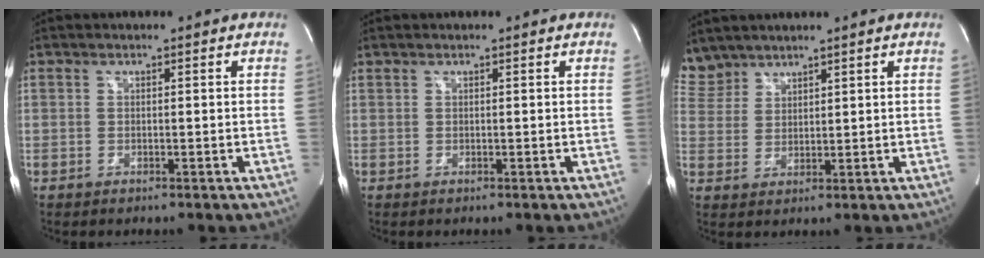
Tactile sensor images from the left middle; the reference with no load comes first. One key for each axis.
{"total": 0.0}
{"total": 4.7, "fx": 4.4, "fy": 1.6, "fz": -0.4, "tx": 0.001, "ty": 0.012, "tz": 0.100}